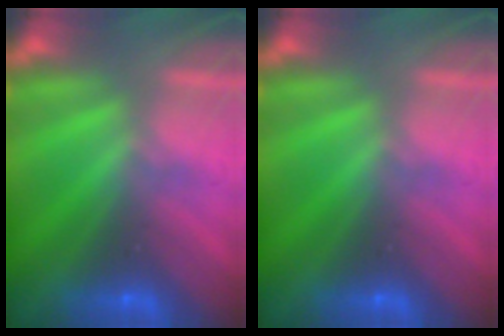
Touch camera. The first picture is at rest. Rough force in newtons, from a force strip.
{"total": 0.0}